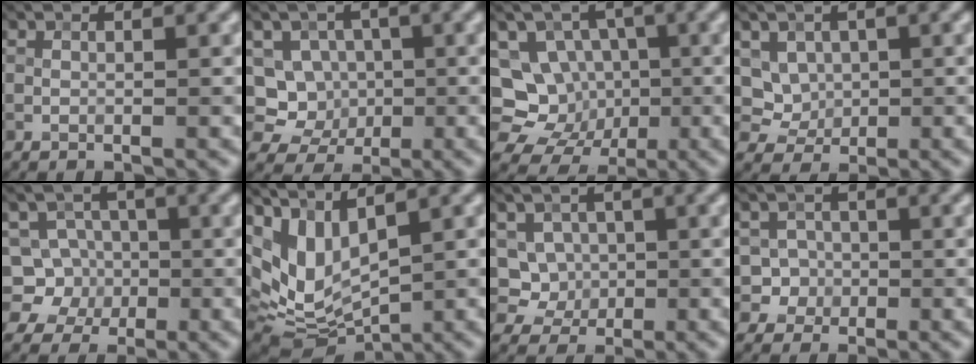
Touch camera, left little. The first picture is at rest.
{"total": 5.0, "force": [-0.5, 4.7, 1.6], "torque": [-0.010, 0.011, -0.030]}
{"total": 9.1, "force": [-1.9, 8.4, 3.1], "torque": [-0.040, 0.022, -0.052]}
{"total": 3.3, "force": [1.0, 2.8, 1.3], "torque": [-0.026, -0.010, 0.037]}
{"total": 6.1, "force": [-1.1, 5.8, 1.5], "torque": [-0.009, 0.026, -0.045]}
{"total": 6.5, "force": [2.0, 3.3, 5.1], "torque": [-0.118, -0.011, 0.044]}
{"total": 4.0, "force": [0.5, 3.7, 1.4], "torque": [-0.016, 0.000, 0.012]}
{"total": 3.1, "force": [-0.9, 2.9, 0.3], "torque": [0.025, 0.006, -0.023]}